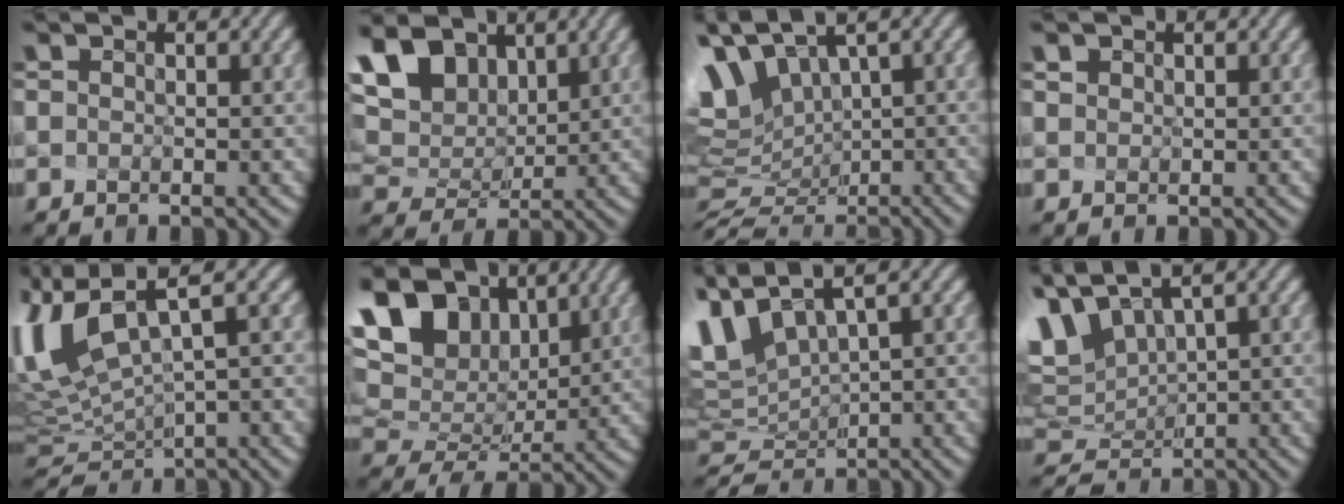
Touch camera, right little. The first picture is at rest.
{"total": 9.3, "force": [4.9, 5.4, 5.7], "torque": [-0.132, 0.003, 0.097]}
{"total": 5.6, "force": [1.1, 3.6, 4.1], "torque": [-0.124, -0.002, 0.066]}
{"total": 2.4, "force": [1.6, 1.4, 1.1], "torque": [-0.038, -0.003, 0.022]}
{"total": 6.2, "force": [1.3, 1.9, 5.7], "torque": [-0.159, -0.020, 0.052]}
{"total": 11.6, "force": [5.8, 6.5, 7.6], "torque": [-0.169, 0.015, 0.111]}
{"total": 4.3, "force": [2.0, 1.4, 3.4], "torque": [-0.109, -0.013, 0.067]}
{"total": 4.7, "force": [2.2, 2.6, 3.3], "torque": [-0.106, -0.006, 0.078]}